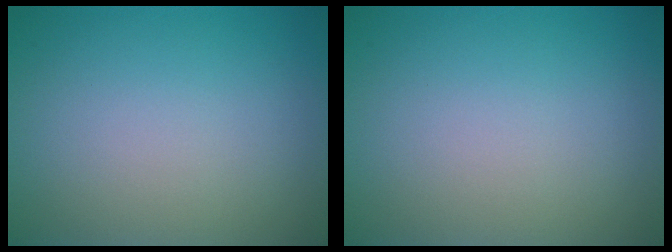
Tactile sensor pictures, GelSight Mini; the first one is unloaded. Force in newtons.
{"total": 0.0}